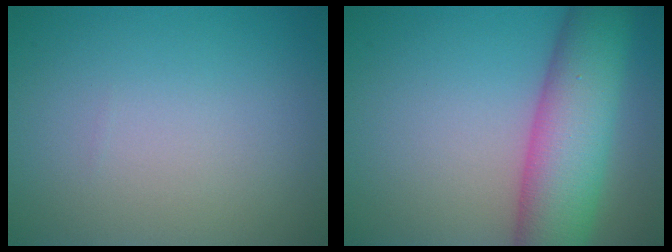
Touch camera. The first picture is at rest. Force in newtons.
{"total": 9.5, "press": 9.5, "slide": 0.4}